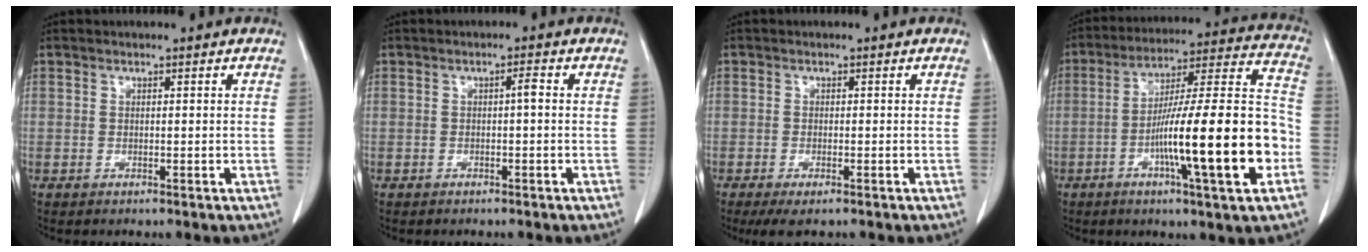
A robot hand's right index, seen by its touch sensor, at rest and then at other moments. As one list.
[{"total": 1.2, "force": [0.0, 0.1, 1.2], "torque": [-0.019, 0.003, 0.000]}, {"total": 3.6, "force": [-2.5, 0.8, 2.5], "torque": [-0.041, -0.010, -0.038]}, {"total": 20.9, "force": [-6.0, 1.1, 20.0], "torque": [-0.293, 0.007, -0.095]}]